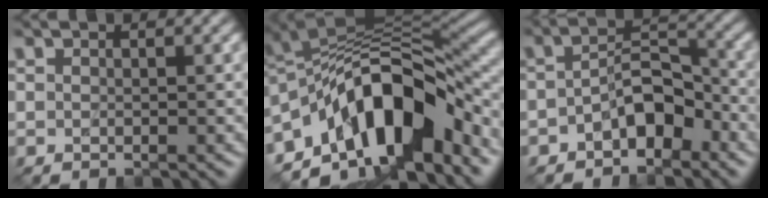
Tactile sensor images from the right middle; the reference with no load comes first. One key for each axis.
{"total": 12.6, "fx": -5.6, "fy": 6.1, "fz": 9.6, "tx": -0.139, "ty": 0.014, "tz": -0.110}
{"total": 4.3, "fx": -2.2, "fy": 2.2, "fz": 3.0, "tx": -0.047, "ty": 0.017, "tz": -0.042}